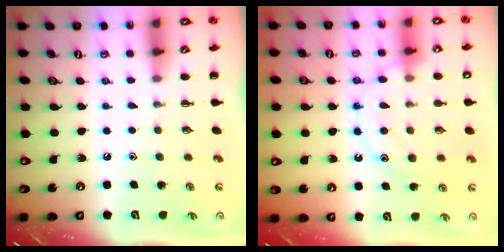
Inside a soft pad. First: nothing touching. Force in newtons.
{"total": 14.4, "press": 14.3, "slide": 0.8}